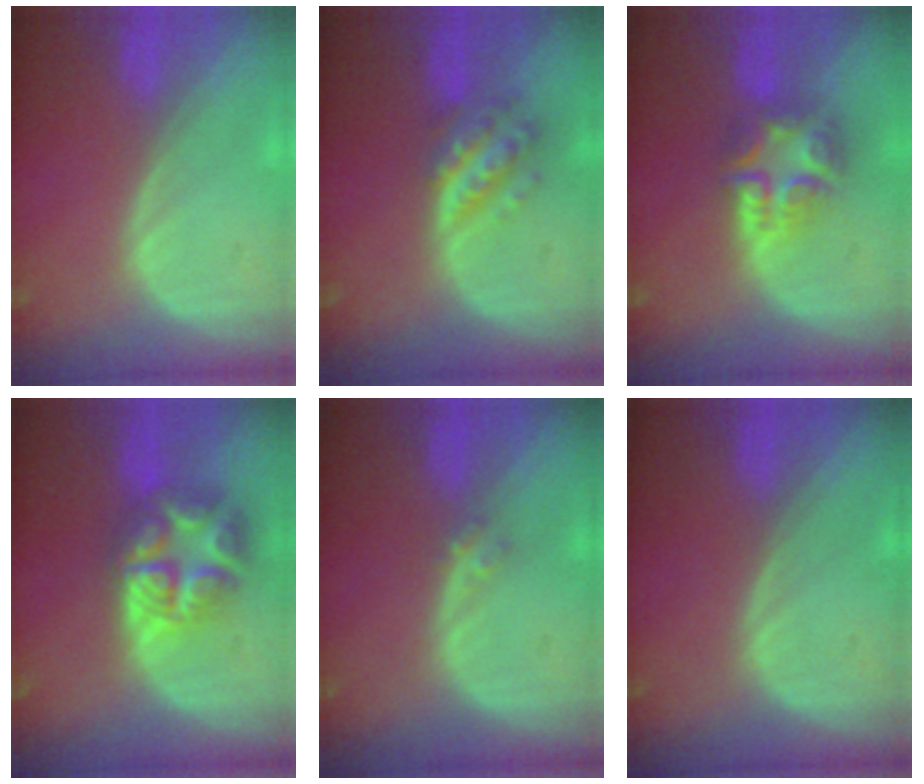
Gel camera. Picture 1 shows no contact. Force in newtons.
{"total": 6.0, "press": 5.5, "slide": 2.5}
{"total": 7.9, "press": 6.7, "slide": 4.2}
{"total": 8.7, "press": 8.7, "slide": 0.5}
{"total": 1.4, "press": 1.2, "slide": 0.7}
{"total": 0.0}